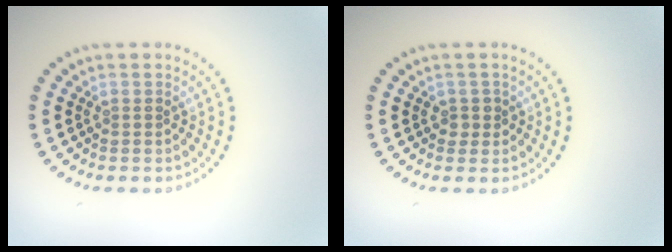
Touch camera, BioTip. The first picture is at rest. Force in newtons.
{"total": 0.9, "press": 0.8, "slide": 0.4}